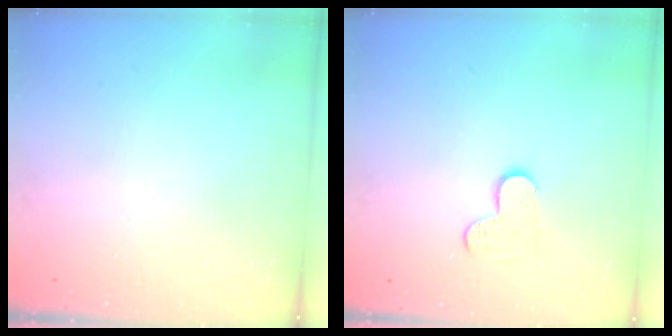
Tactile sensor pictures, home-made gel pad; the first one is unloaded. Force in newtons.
{"total": 4.8, "press": 4.8, "slide": 0.5}